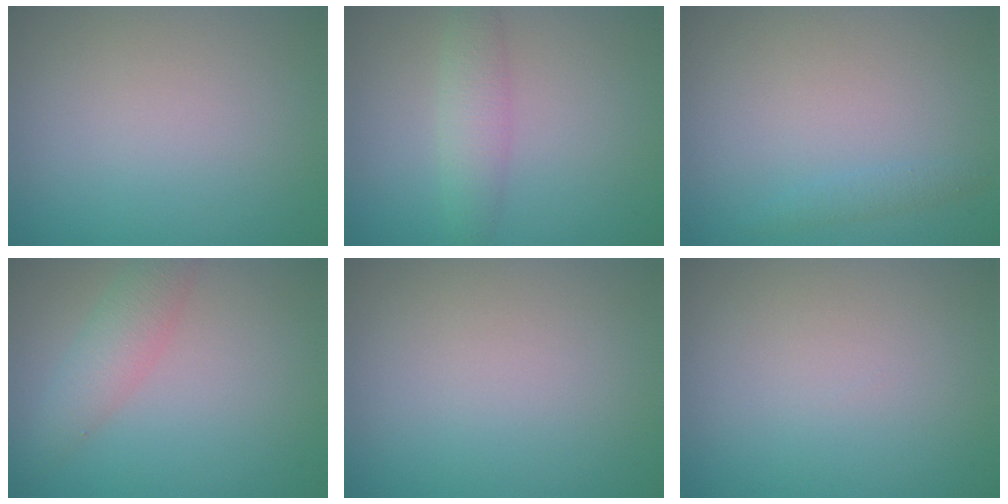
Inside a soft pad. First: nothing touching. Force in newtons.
{"total": 2.4, "press": 2.4, "slide": 0.1}
{"total": 0.9, "press": 0.9, "slide": 0.0}
{"total": 3.0, "press": 3.0, "slide": 0.1}
{"total": 0.0}
{"total": 0.0}